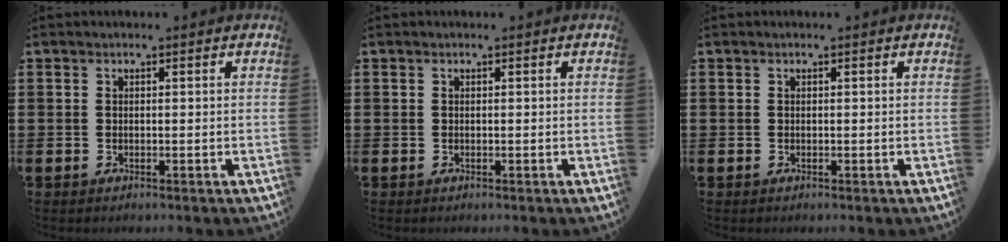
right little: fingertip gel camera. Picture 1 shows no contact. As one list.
[{"total": 0.0}, {"total": 0.0}]